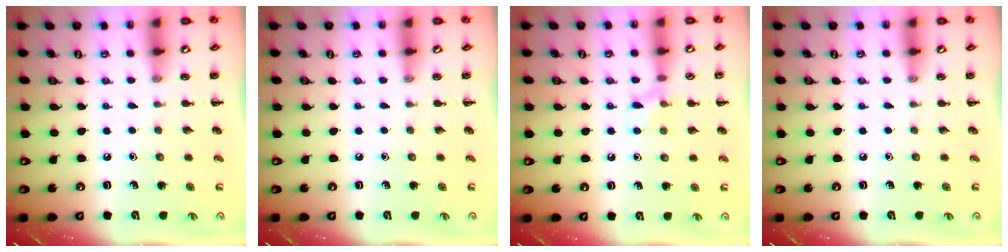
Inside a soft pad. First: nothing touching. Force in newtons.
{"total": 0.0}
{"total": 6.8, "press": 6.4, "slide": 2.4}
{"total": 0.0}